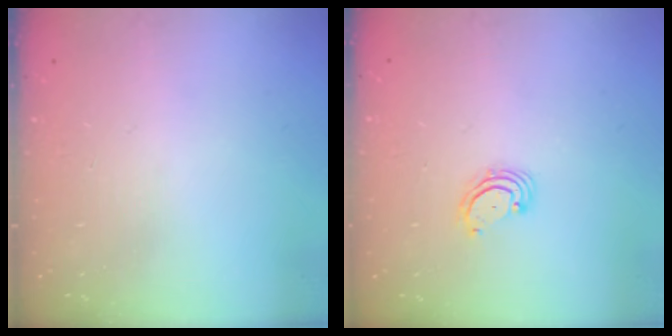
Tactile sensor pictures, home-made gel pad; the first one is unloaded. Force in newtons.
{"total": 2.6, "press": 2.6, "slide": 0.3}